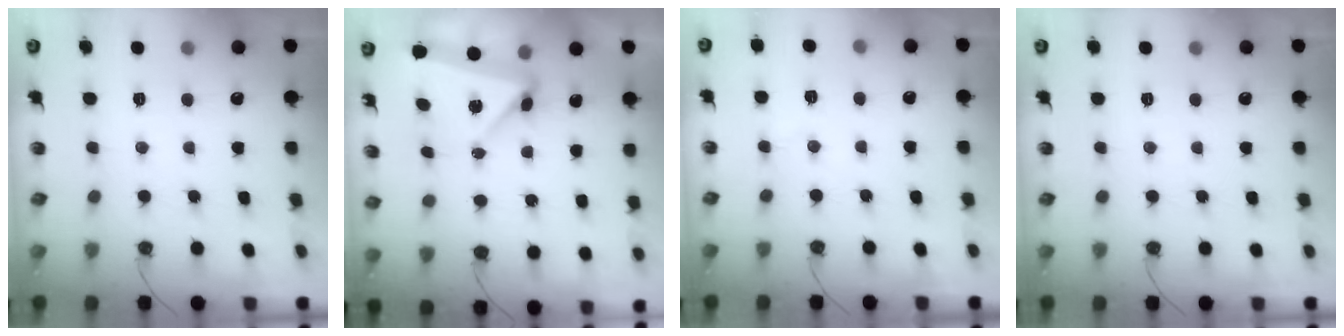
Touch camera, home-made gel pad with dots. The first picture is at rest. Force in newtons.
{"total": 5.5, "press": 5.5, "slide": 0.2}
{"total": 4.1, "press": 3.6, "slide": 2.0}
{"total": 0.0}